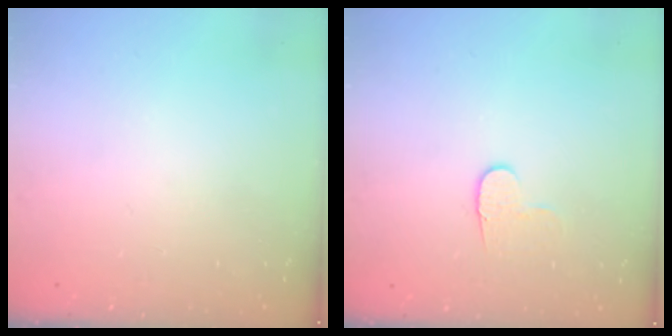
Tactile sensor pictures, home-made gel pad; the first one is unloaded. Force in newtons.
{"total": 6.2, "press": 6.1, "slide": 0.6}